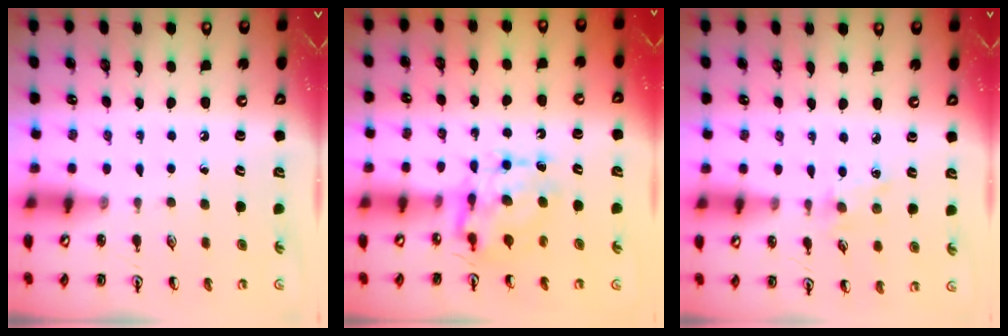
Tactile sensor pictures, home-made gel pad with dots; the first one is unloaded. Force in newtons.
{"total": 7.6, "press": 7.6, "slide": 0.2}
{"total": 2.5, "press": 2.4, "slide": 0.4}